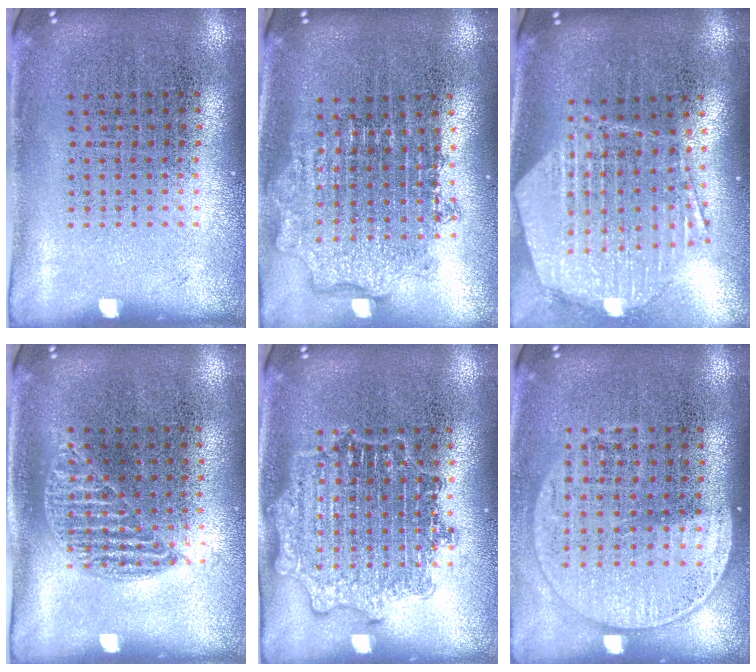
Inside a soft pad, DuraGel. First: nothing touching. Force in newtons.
{"total": 1.8, "press": 1.5, "slide": 1.1}
{"total": 2.2, "press": 1.9, "slide": 1.1}
{"total": 0.8, "press": 0.8, "slide": 0.4}
{"total": 3.0, "press": 3.0, "slide": 0.4}
{"total": 1.5, "press": 1.4, "slide": 0.6}